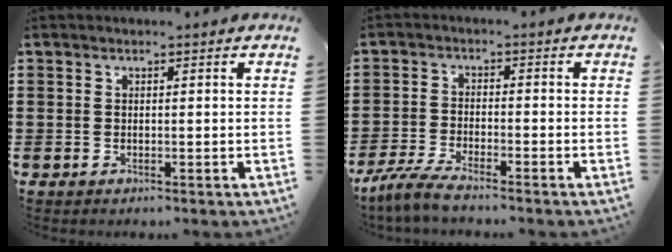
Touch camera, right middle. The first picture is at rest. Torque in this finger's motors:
{"motor_torque": [2.14, 0.00, 0.40, 0.10]}